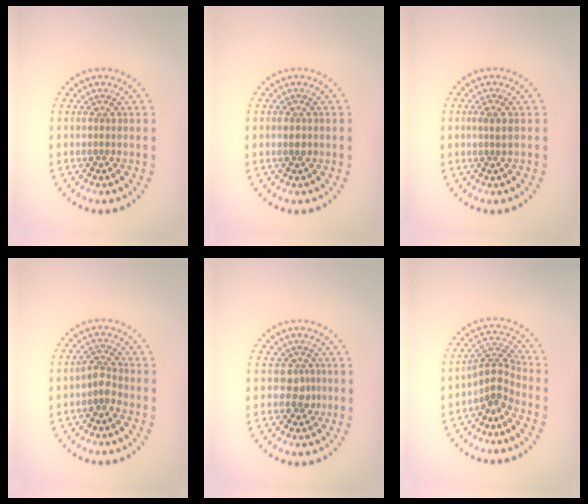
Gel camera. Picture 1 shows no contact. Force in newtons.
{"total": 1.0, "press": 1.0, "slide": 0.1}
{"total": 0.9, "press": 0.7, "slide": 0.6}
{"total": 1.8, "press": 1.3, "slide": 1.1}
{"total": 1.7, "press": 1.4, "slide": 1.1}
{"total": 2.9, "press": 1.9, "slide": 2.2}